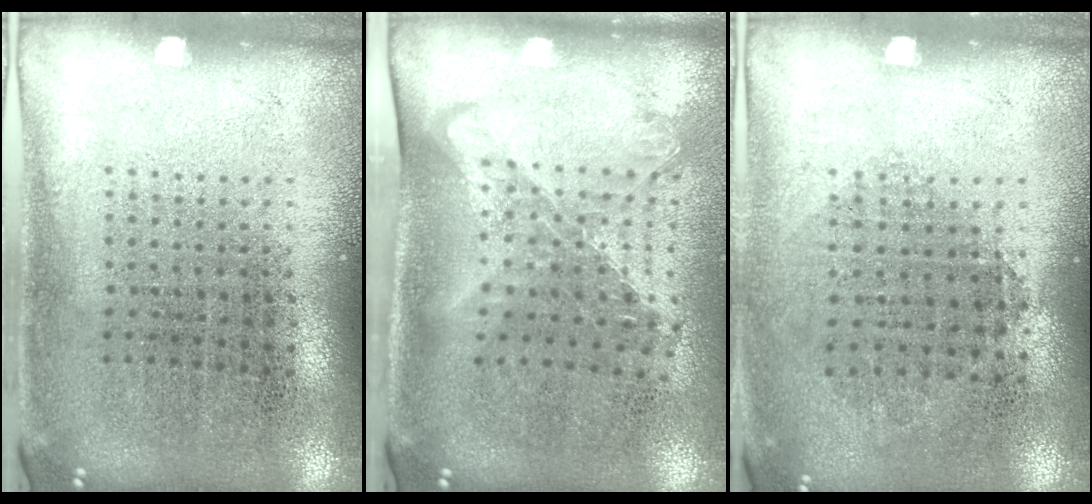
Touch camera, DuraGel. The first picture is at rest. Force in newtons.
{"total": 1.7, "press": 1.4, "slide": 1.1}
{"total": 0.8, "press": 0.8, "slide": 0.3}